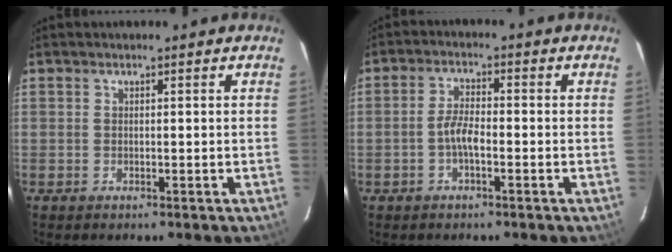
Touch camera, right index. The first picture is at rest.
{"total": 3.9, "force": [-1.5, 1.2, 3.4], "torque": [-0.073, 0.008, -0.028]}